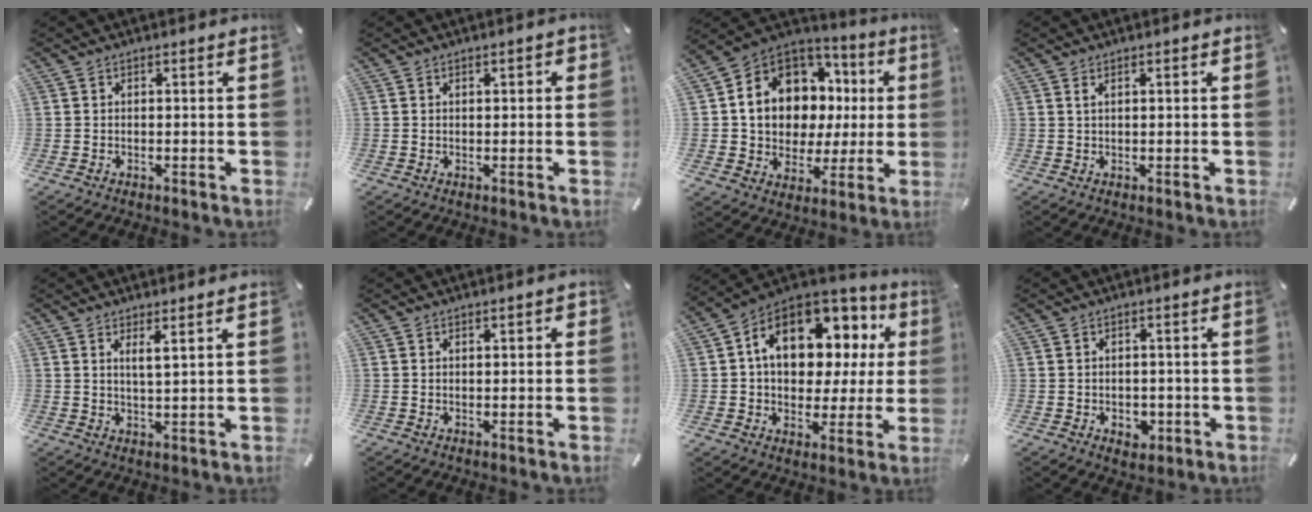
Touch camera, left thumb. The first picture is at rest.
{"total": 1.5, "force": [0.0, 0.9, 1.2], "torque": [-0.014, 0.002, -0.003]}
{"total": 12.4, "force": [3.4, 10.3, 6.1], "torque": [-0.114, -0.041, 0.072]}
{"total": 1.3, "force": [0.4, 0.4, 1.2], "torque": [-0.023, 0.001, 0.006]}
{"total": 3.2, "force": [1.9, 0.0, 2.6], "torque": [-0.055, -0.003, 0.032]}
{"total": 1.2, "force": [0.0, 0.7, 1.0], "torque": [-0.010, 0.001, -0.003]}
{"total": 16.1, "force": [5.3, 10.8, 10.6], "torque": [-0.170, -0.022, 0.096]}
{"total": 3.5, "force": [-1.0, 2.8, 1.9], "torque": [-0.022, 0.003, -0.017]}